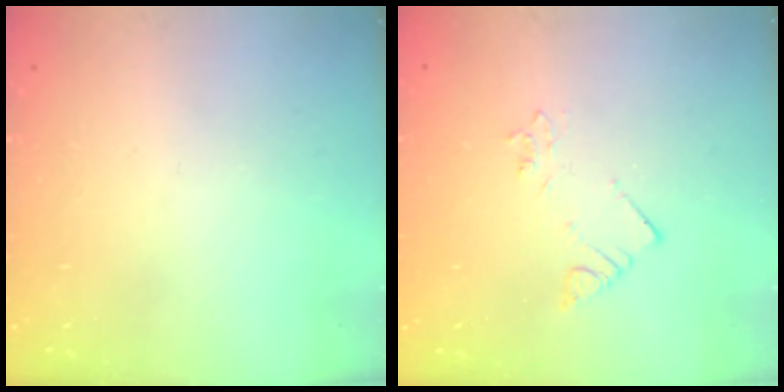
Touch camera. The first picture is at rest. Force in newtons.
{"total": 2.1, "press": 2.1, "slide": 0.4}